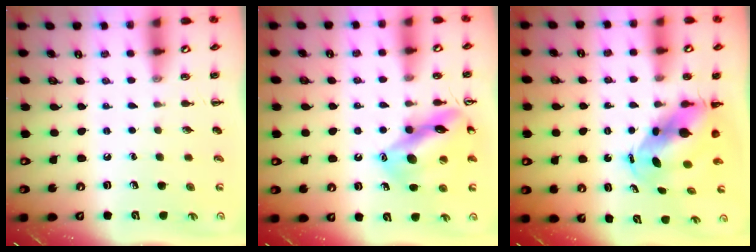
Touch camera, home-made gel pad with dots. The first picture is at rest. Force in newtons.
{"total": 15.5, "press": 15.3, "slide": 1.8}
{"total": 7.5, "press": 7.3, "slide": 1.7}